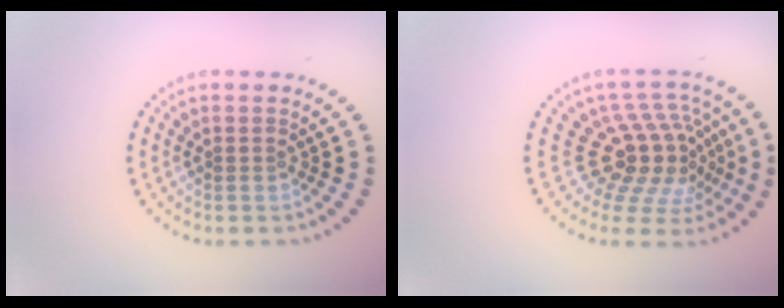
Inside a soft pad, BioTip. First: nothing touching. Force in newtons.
{"total": 5.5, "press": 3.9, "slide": 3.8}